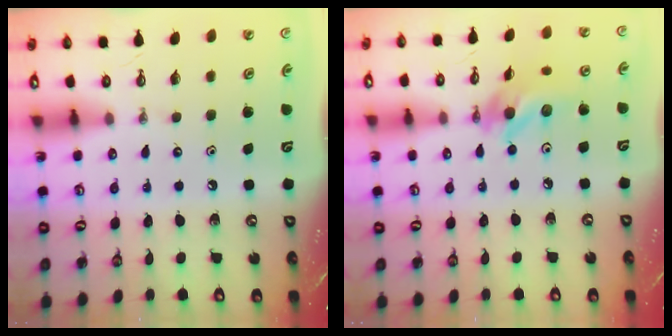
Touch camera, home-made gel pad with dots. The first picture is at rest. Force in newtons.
{"total": 13.3, "press": 12.2, "slide": 5.5}